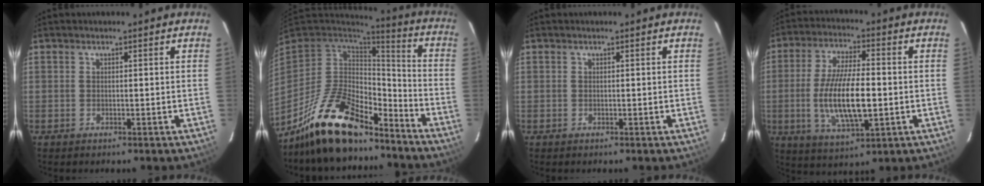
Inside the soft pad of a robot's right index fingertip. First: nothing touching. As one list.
[{"total": 18.8, "force": [-14.0, 7.1, 10.3], "torque": [-0.214, -0.008, -0.242]}, {"total": 0.0}, {"total": 13.8, "force": [-2.0, 4.5, 12.9], "torque": [-0.253, -0.010, -0.032]}]